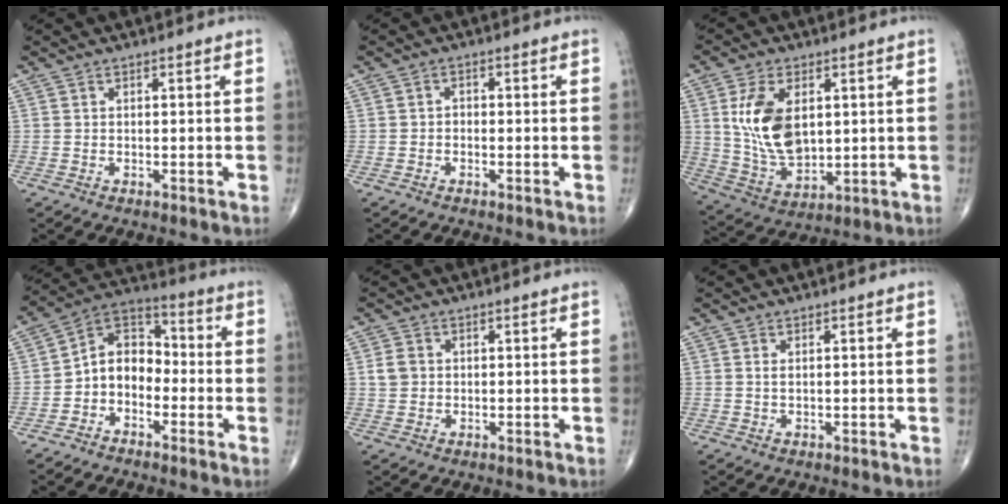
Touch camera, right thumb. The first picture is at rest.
{"total": 1.2, "force": [-0.5, 1.0, 0.6], "torque": [-0.002, 0.005, -0.012]}
{"total": 13.4, "force": [2.7, 8.0, 10.4], "torque": [-0.185, -0.016, 0.062]}
{"total": 9.2, "force": [-2.6, 6.9, 5.5], "torque": [-0.065, 0.051, -0.065]}
{"total": 2.9, "force": [0.4, 2.5, 1.4], "torque": [-0.018, 0.004, 0.008]}
{"total": 0.8, "force": [0.2, 0.4, 0.7], "torque": [-0.016, 0.002, 0.007]}